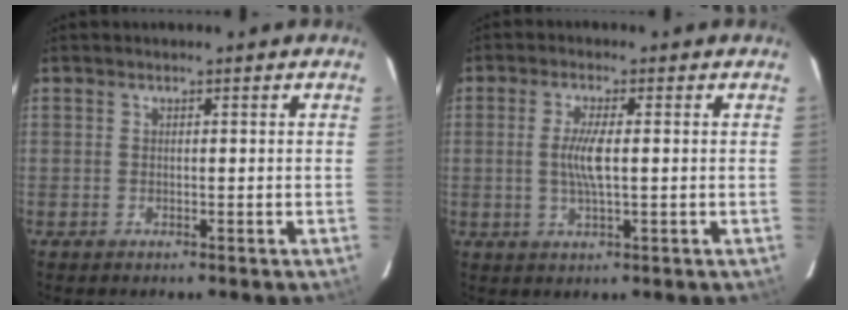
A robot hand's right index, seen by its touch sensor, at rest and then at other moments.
{"total": 4.8, "force": [0.0, 0.7, 4.7], "torque": [-0.090, -0.003, 0.000]}